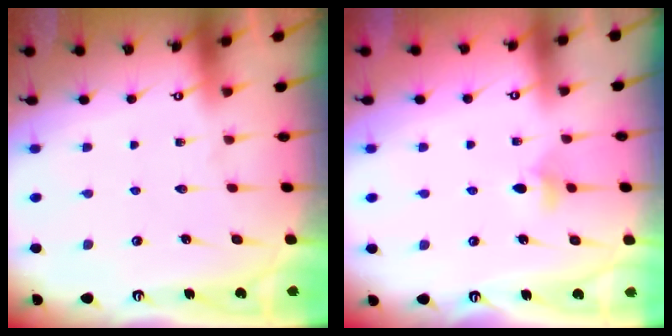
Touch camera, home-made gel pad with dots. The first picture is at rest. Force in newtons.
{"total": 6.3, "press": 6.2, "slide": 1.0}